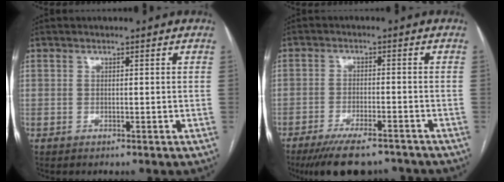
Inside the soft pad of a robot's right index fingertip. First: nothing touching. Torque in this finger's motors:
{"motor_torque": [0.57, -0.34, 0.21, 0.11]}